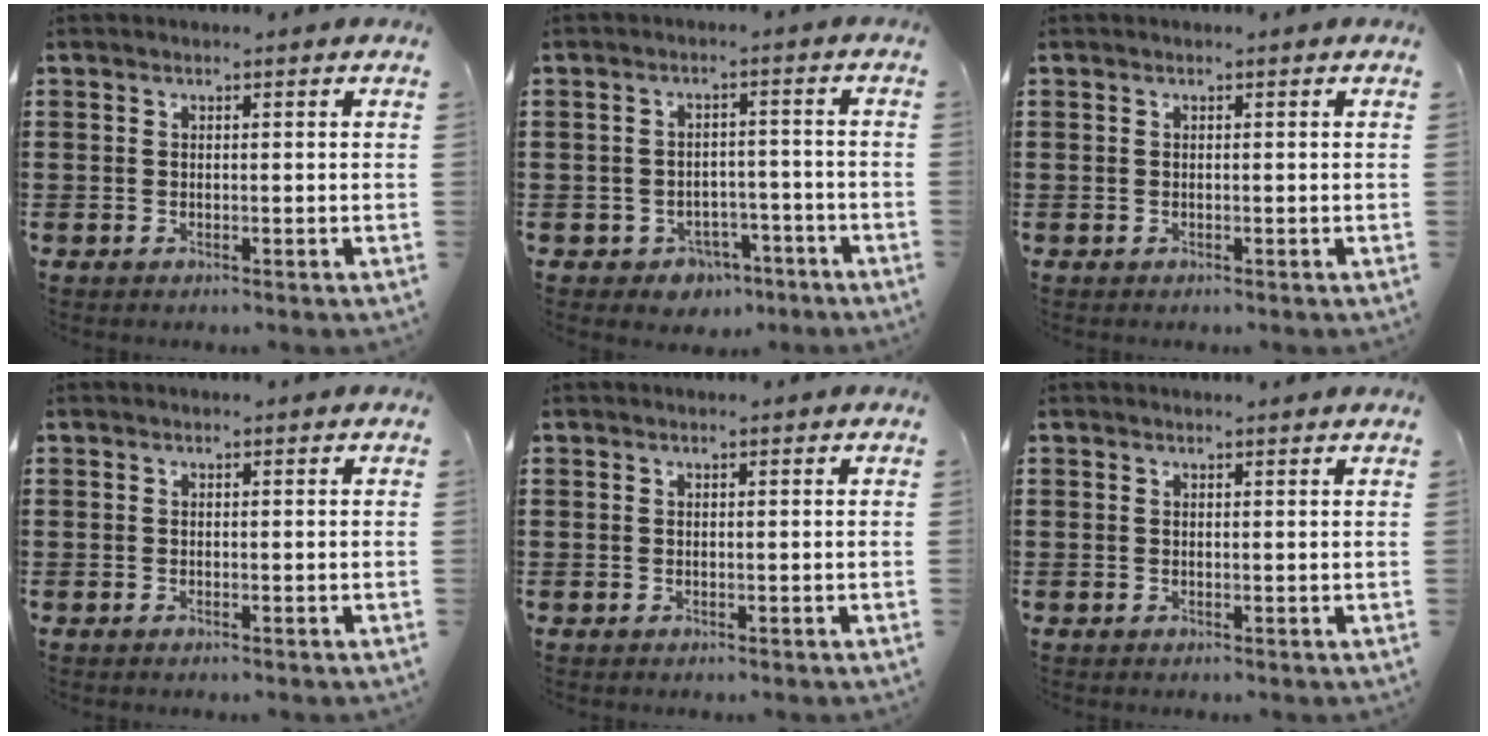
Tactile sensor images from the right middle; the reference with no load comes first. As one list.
[{"total": 3.3, "force": [-2.7, 1.8, 0.5], "torque": [-0.017, 0.006, -0.057]}, {"total": 0.0}, {"total": 0.0}, {"total": 0.0}, {"total": 0.0}]